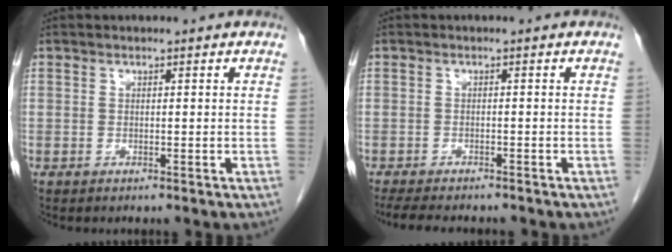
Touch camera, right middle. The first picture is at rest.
{"total": 8.1, "force": [-7.0, 1.8, 3.6], "torque": [-0.055, -0.009, -0.101]}